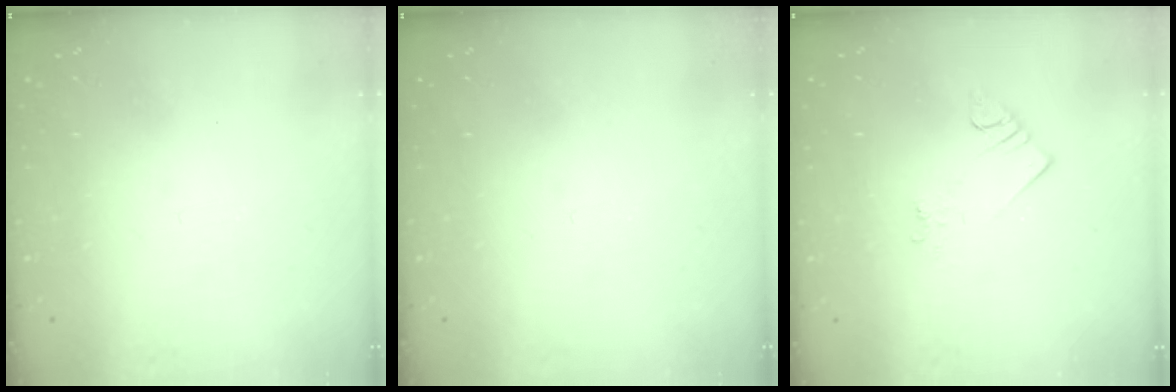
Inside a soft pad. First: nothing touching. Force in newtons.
{"total": 0.0}
{"total": 2.1, "press": 2.0, "slide": 0.5}